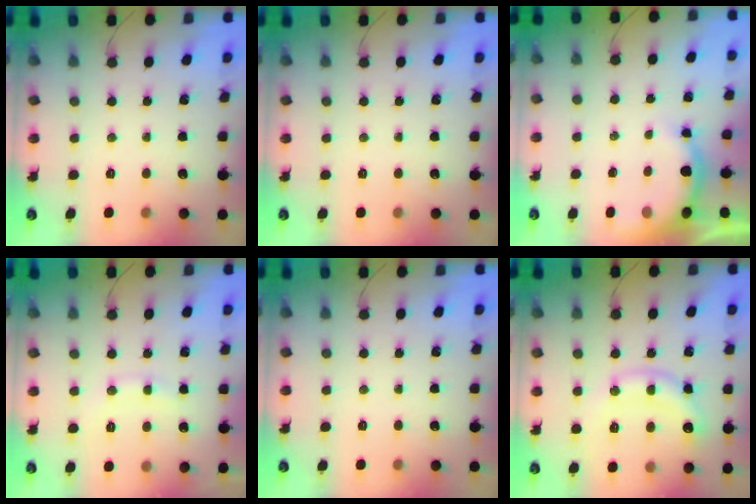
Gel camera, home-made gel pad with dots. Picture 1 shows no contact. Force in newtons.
{"total": 0.0}
{"total": 6.7, "press": 6.6, "slide": 1.1}
{"total": 7.0, "press": 6.9, "slide": 1.2}
{"total": 0.0}
{"total": 11.1, "press": 11.1, "slide": 1.1}